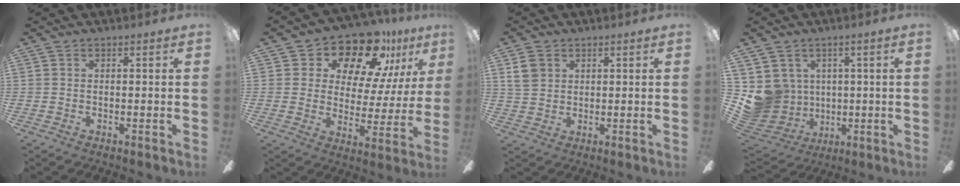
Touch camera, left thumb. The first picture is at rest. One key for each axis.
{"total": 16.7, "fx": 12.5, "fy": 7.7, "fz": 7.9, "tx": -0.134, "ty": -0.082, "tz": 0.217}
{"total": 4.6, "fx": 1.9, "fy": 3.6, "fz": 2.1, "tx": -0.043, "ty": 0.004, "tz": 0.038}
{"total": 9.9, "fx": 0.9, "fy": 9.6, "fz": 2.0, "tx": -0.081, "ty": -0.014, "tz": 0.025}